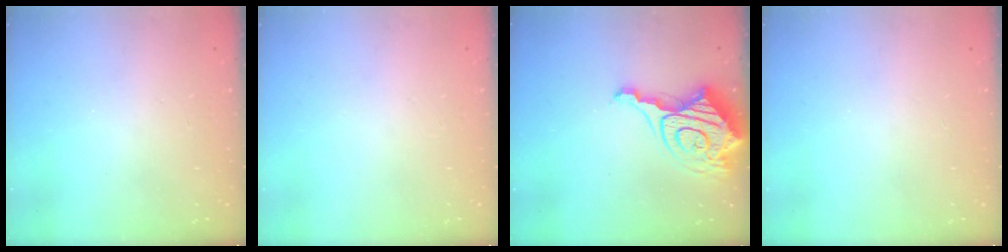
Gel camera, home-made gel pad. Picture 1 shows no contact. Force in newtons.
{"total": 0.0}
{"total": 16.1, "press": 16.0, "slide": 1.9}
{"total": 0.0}